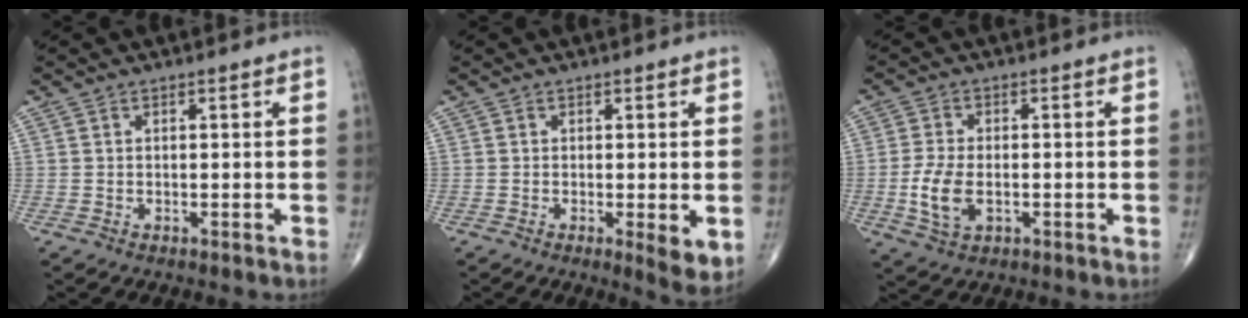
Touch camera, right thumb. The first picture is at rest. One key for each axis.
{"total": 4.4, "fx": -0.7, "fy": 1.2, "fz": 4.1, "tx": -0.064, "ty": -0.015, "tz": -0.013}
{"total": 6.9, "fx": -1.4, "fy": 3.9, "fz": 5.5, "tx": -0.119, "ty": -0.003, "tz": -0.025}